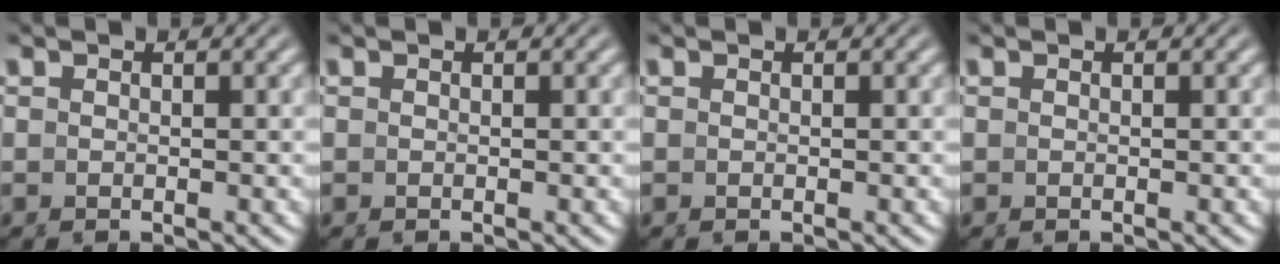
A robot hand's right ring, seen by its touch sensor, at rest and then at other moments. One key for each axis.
{"total": 0.0}
{"total": 0.0}
{"total": 0.0}